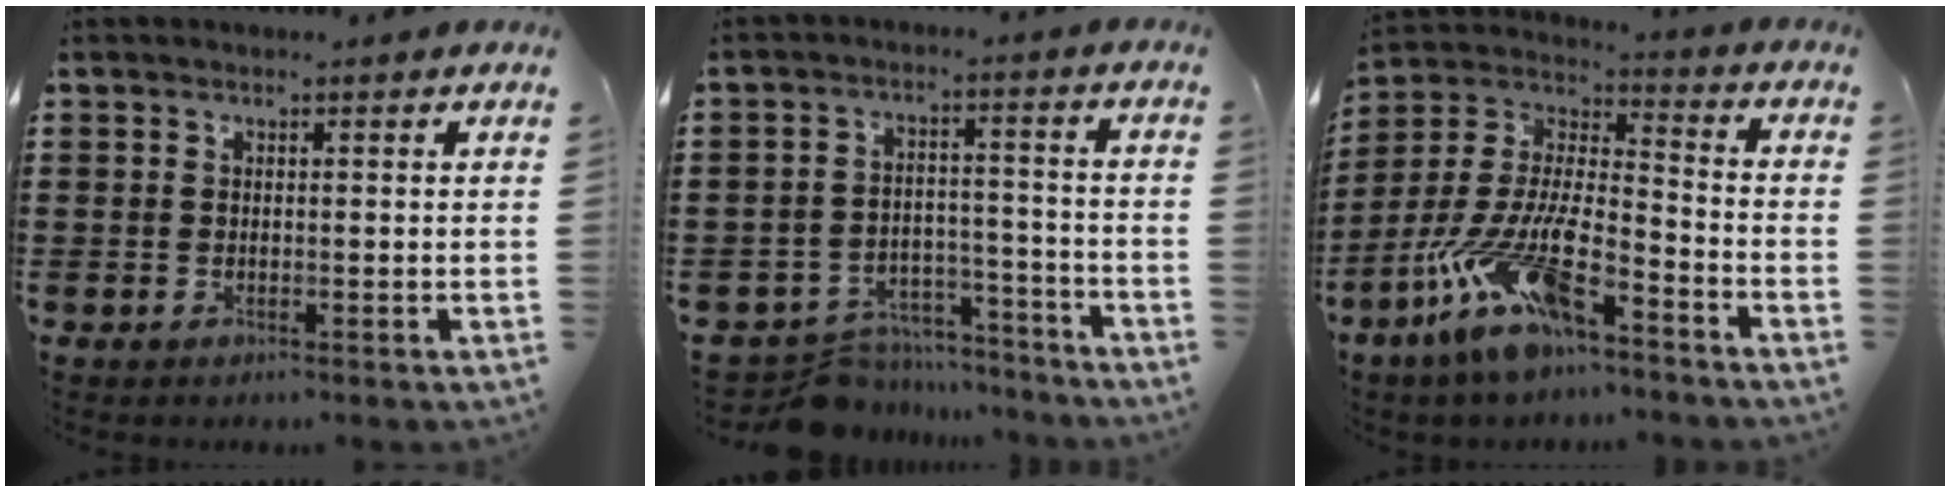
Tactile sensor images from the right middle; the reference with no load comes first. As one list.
[{"total": 6.7, "force": [-6.5, 1.4, 0.7], "torque": [-0.014, 0.019, -0.128]}, {"total": 13.2, "force": [-9.1, 3.1, 9.1], "torque": [-0.213, -0.002, -0.185]}]